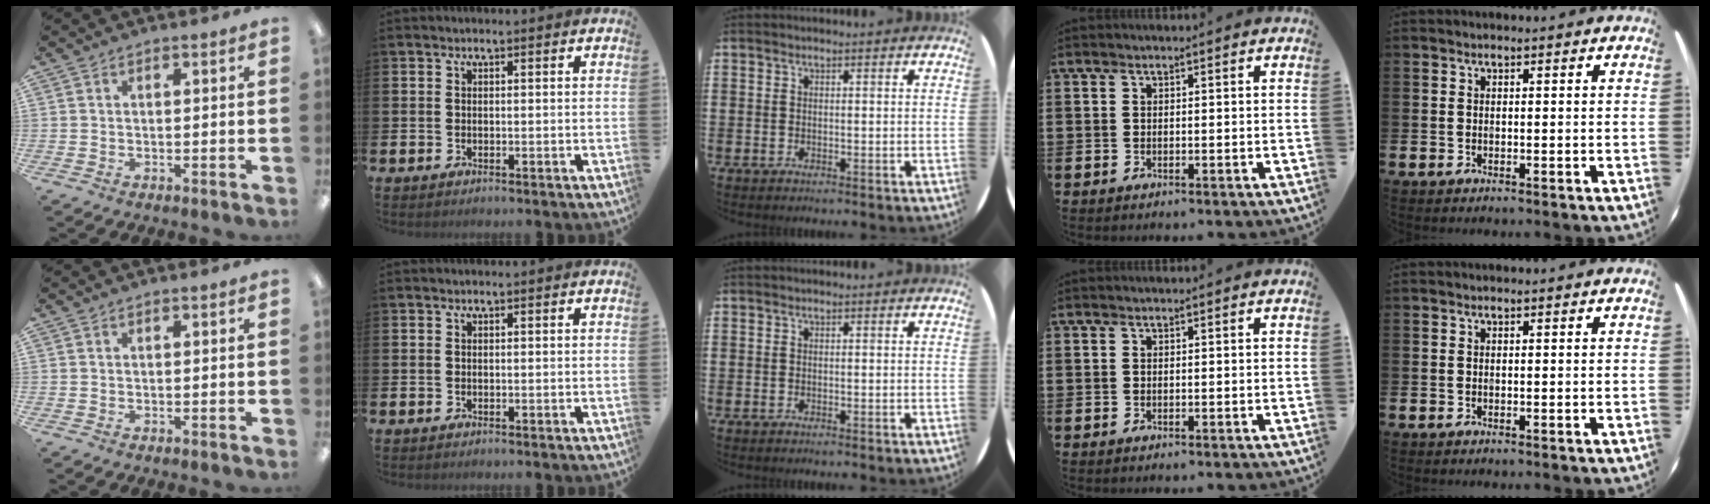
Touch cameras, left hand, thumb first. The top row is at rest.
{}